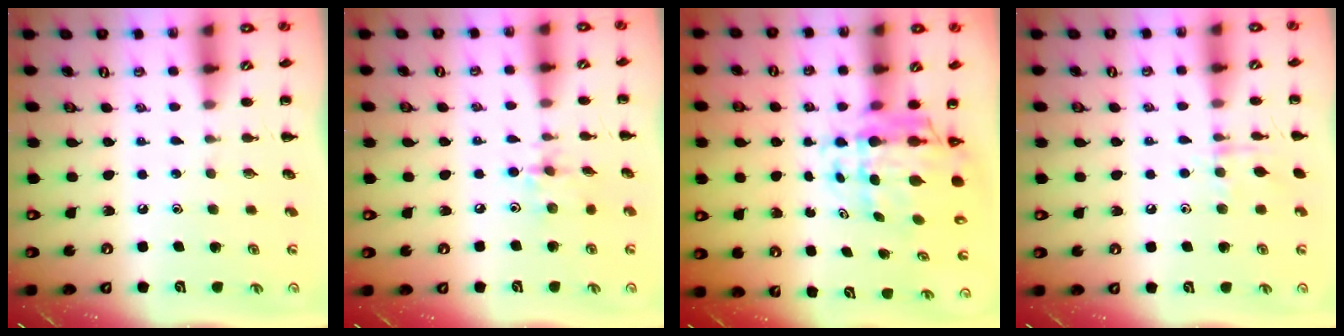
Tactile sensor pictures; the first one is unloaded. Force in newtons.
{"total": 4.1, "press": 4.1, "slide": 0.5}
{"total": 8.1, "press": 7.7, "slide": 2.3}
{"total": 7.0, "press": 6.9, "slide": 0.8}